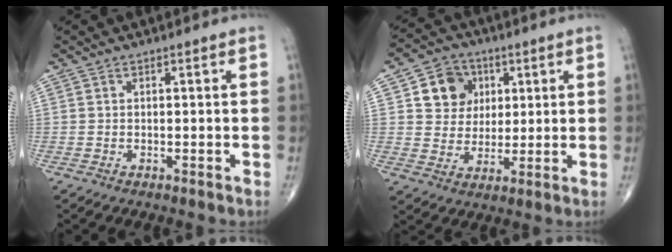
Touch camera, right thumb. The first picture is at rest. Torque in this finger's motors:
{"motor_torque": [-0.59, 0.66, 0.39, 0.13, 0.00]}